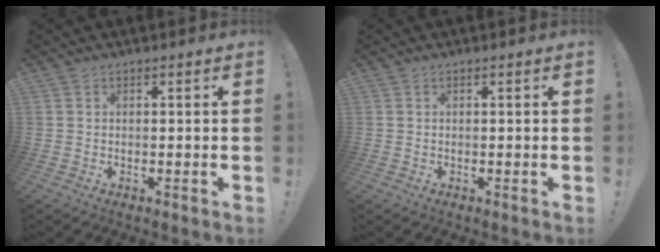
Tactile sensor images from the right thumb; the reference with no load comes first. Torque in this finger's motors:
{"motor_torque": [-0.18, 0.43, -0.07, 0.20, -0.01]}